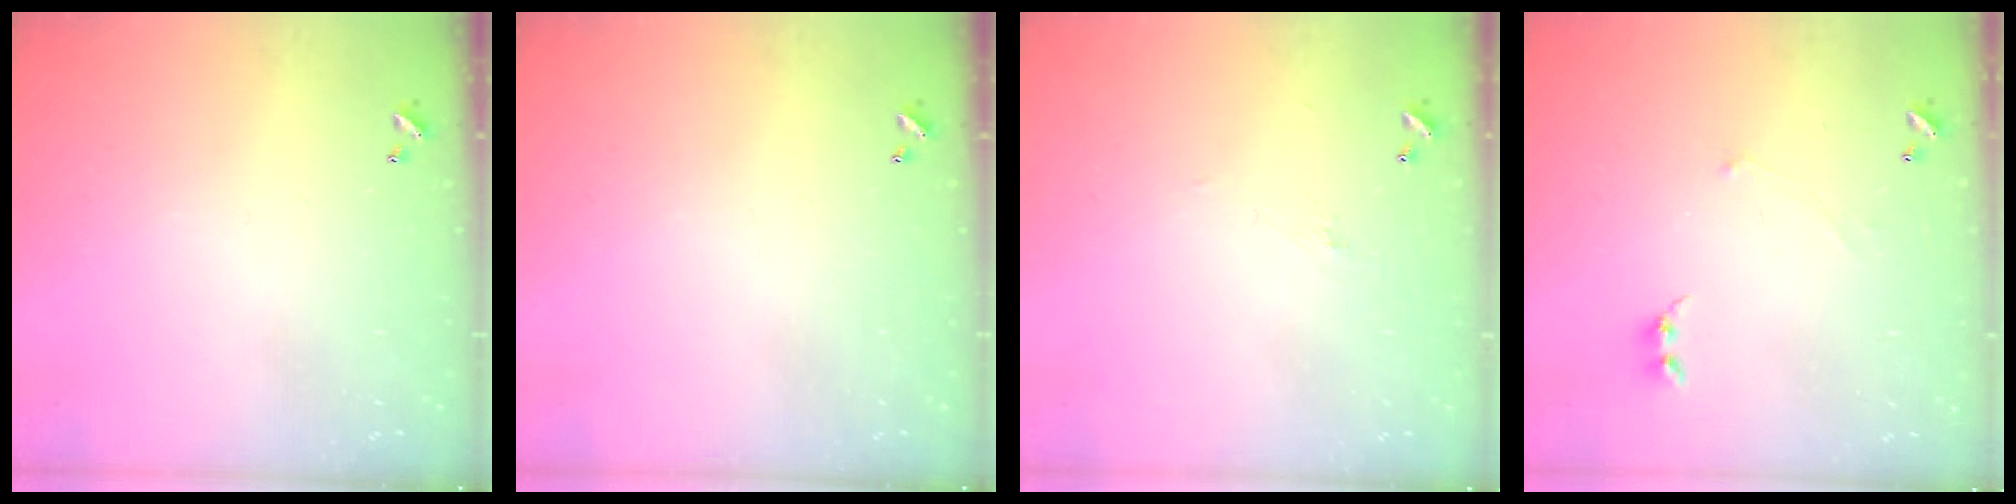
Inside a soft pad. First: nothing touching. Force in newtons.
{"total": 0.0}
{"total": 1.6, "press": 1.5, "slide": 0.5}
{"total": 0.6, "press": 0.3, "slide": 0.5}